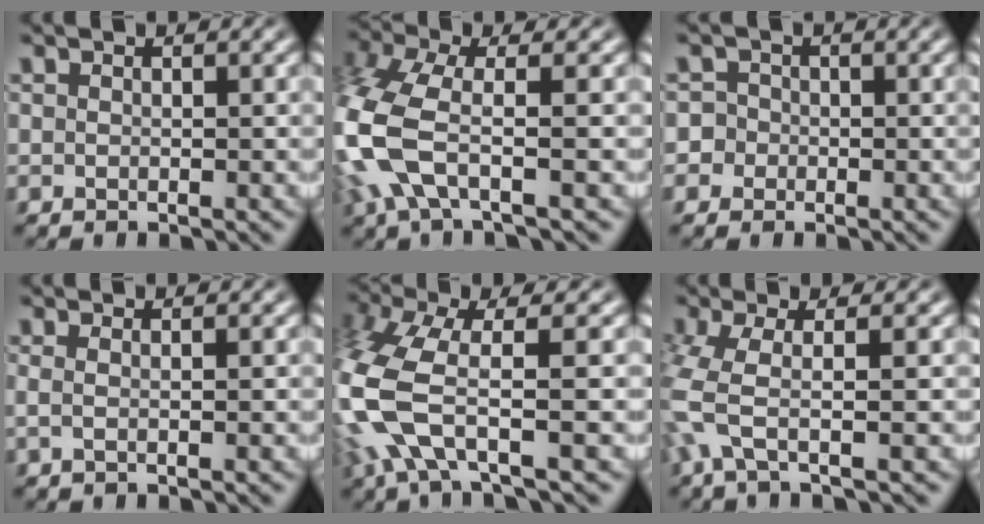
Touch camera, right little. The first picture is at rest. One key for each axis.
{"total": 7.2, "fx": -1.1, "fy": 4.9, "fz": 5.2, "tx": -0.170, "ty": -0.029, "tz": -0.013}
{"total": 4.5, "fx": -1.2, "fy": 4.3, "fz": 0.9, "tx": -0.037, "ty": -0.014, "tz": -0.025}
{"total": 1.0, "fx": -0.1, "fy": -0.3, "fz": 0.9, "tx": -0.024, "ty": -0.007, "tz": 0.002}
{"total": 7.3, "fx": -0.9, "fy": 4.2, "fz": 5.9, "tx": -0.180, "ty": -0.031, "tz": -0.008}
{"total": 4.1, "fx": -0.1, "fy": 1.9, "fz": 3.7, "tx": -0.107, "ty": -0.011, "tz": -0.002}